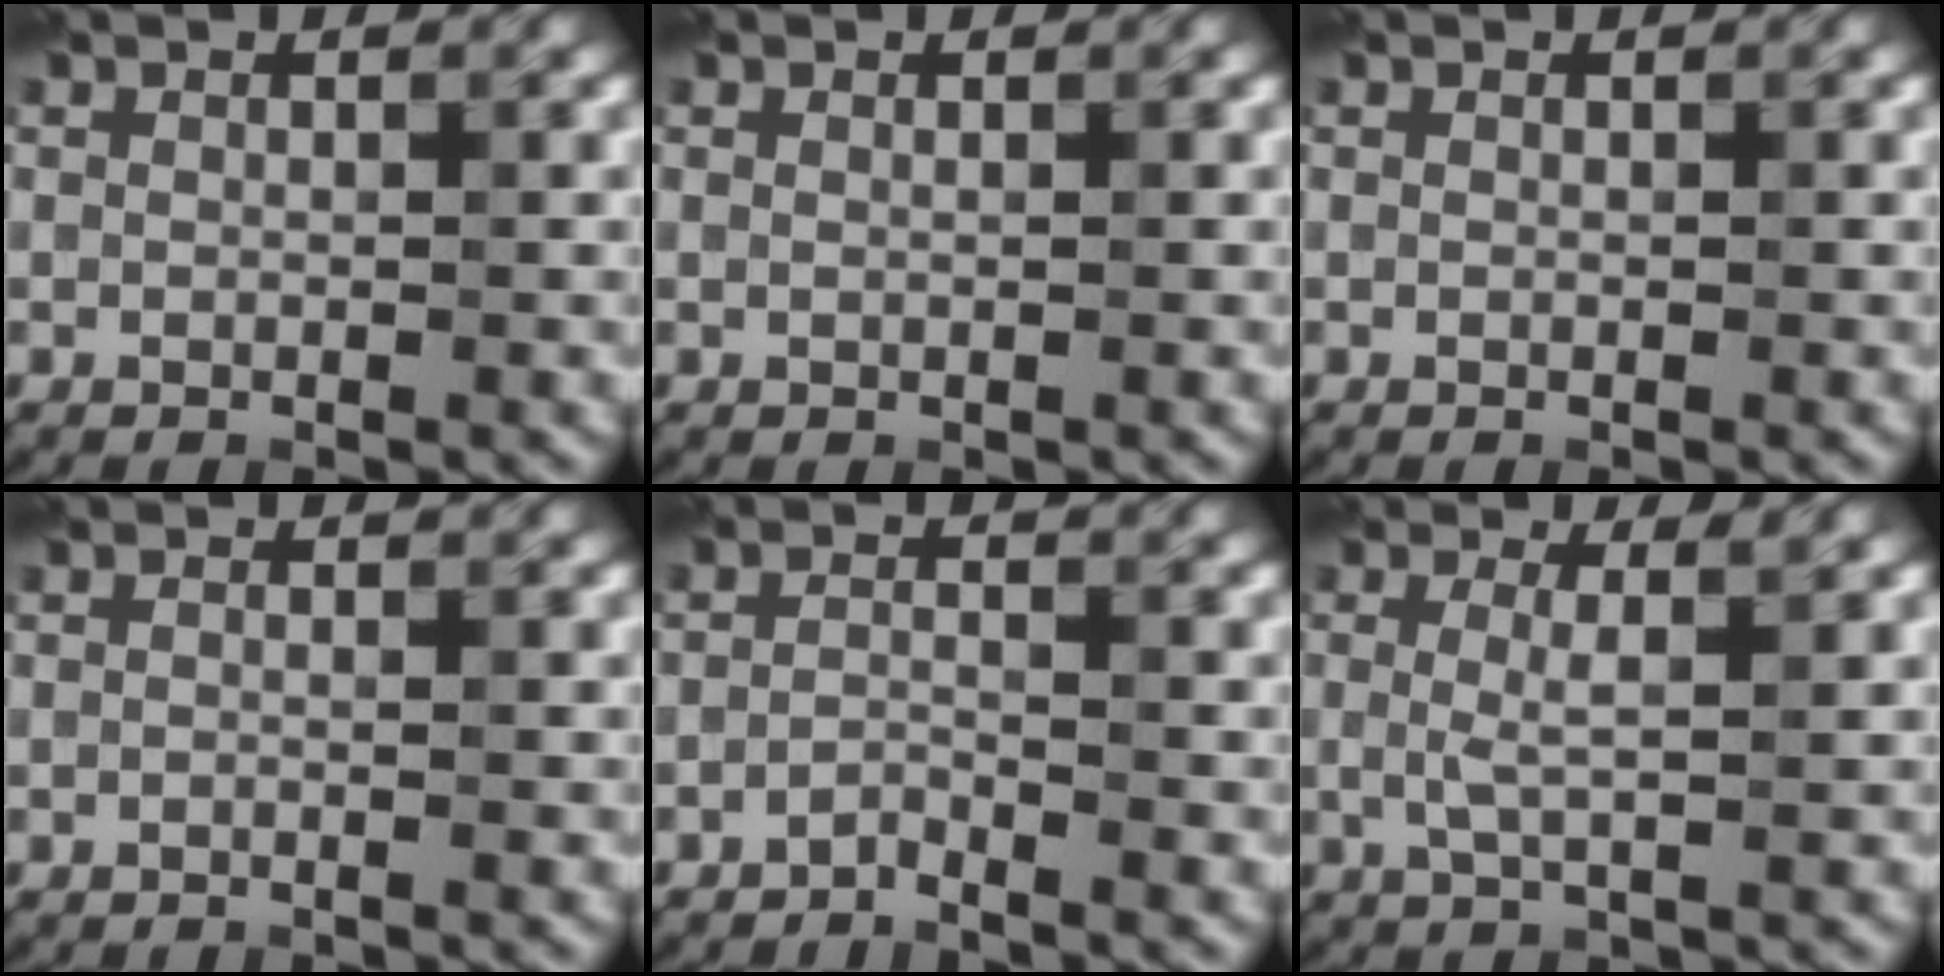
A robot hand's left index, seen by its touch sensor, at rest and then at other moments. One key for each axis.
{"total": 0.7, "fx": 0.3, "fy": 0.4, "fz": 0.4, "tx": 0.004, "ty": -0.001, "tz": 0.002}
{"total": 0.0}
{"total": 0.7, "fx": -0.3, "fy": 0.2, "fz": 0.6, "tx": -0.007, "ty": 0.003, "tz": -0.014}
{"total": 1.1, "fx": -1.0, "fy": 0.1, "fz": 0.4, "tx": -0.007, "ty": 0.005, "tz": -0.031}
{"total": 2.0, "fx": 0.7, "fy": 0.3, "fz": 1.8, "tx": -0.043, "ty": 0.005, "tz": 0.006}